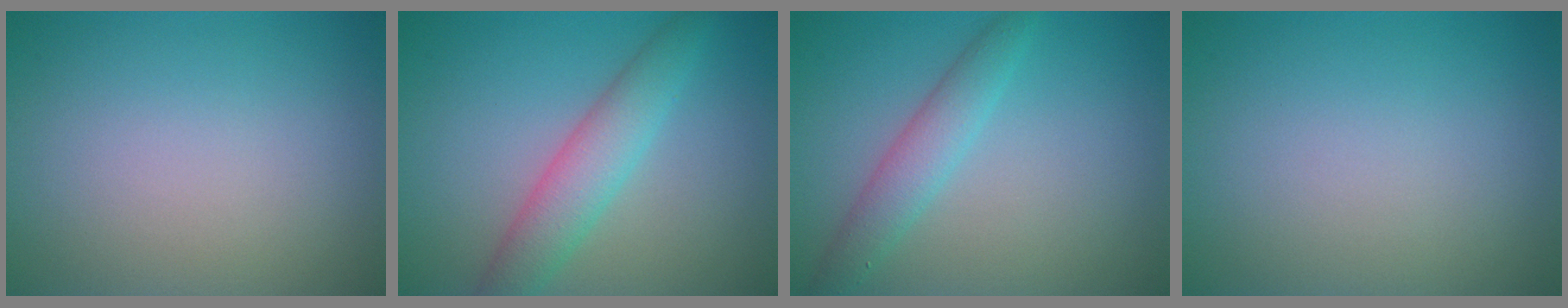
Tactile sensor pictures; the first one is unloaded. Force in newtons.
{"total": 4.2, "press": 4.2, "slide": 0.1}
{"total": 2.9, "press": 2.9, "slide": 0.1}
{"total": 0.0}